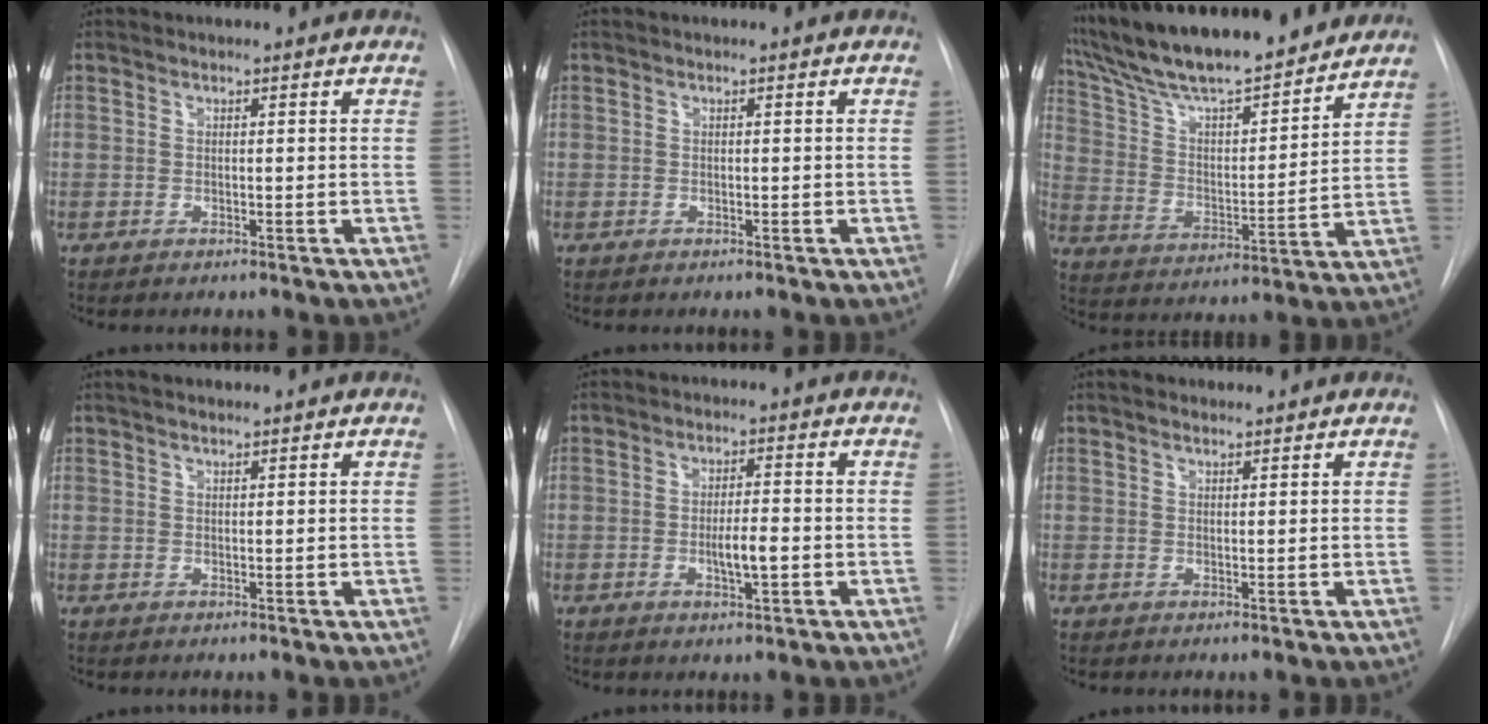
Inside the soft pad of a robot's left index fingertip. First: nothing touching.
{"total": 0.0}
{"total": 21.2, "force": [18.6, 3.0, 9.7], "torque": [-0.173, 0.009, 0.301]}
{"total": 3.0, "force": [2.6, 0.3, 1.5], "torque": [-0.020, 0.021, 0.041]}
{"total": 4.0, "force": [-1.0, 0.9, 3.8], "torque": [-0.065, -0.003, -0.014]}
{"total": 1.8, "force": [1.6, 0.6, 0.6], "torque": [-0.013, 0.012, 0.025]}